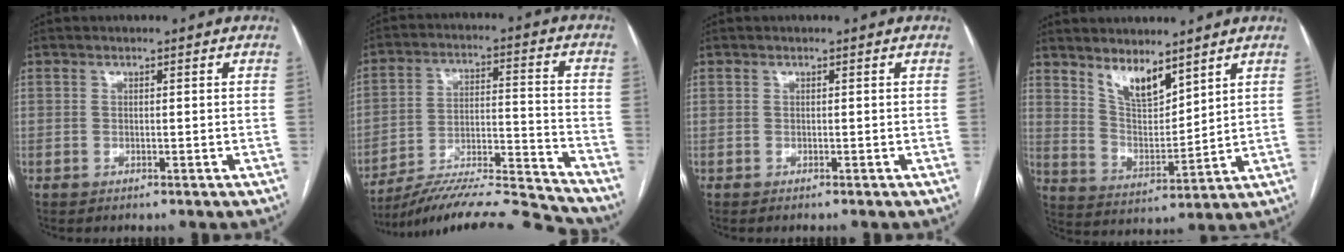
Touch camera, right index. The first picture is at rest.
{"total": 17.8, "force": [-16.9, -0.2, 5.4], "torque": [-0.096, 0.019, -0.277]}
{"total": 0.0}
{"total": 7.6, "force": [5.9, 2.4, 4.1], "torque": [-0.078, -0.010, 0.121]}